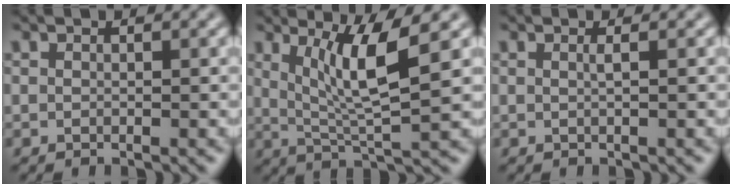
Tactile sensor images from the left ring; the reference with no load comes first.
{"total": 5.8, "force": [1.9, 0.9, 5.4], "torque": [-0.105, -0.010, 0.043]}
{"total": 0.7, "force": [0.1, 0.2, 0.6], "torque": [-0.008, 0.002, 0.000]}